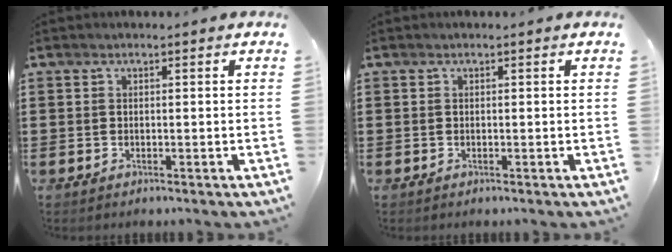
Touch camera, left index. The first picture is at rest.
{"total": 0.0}